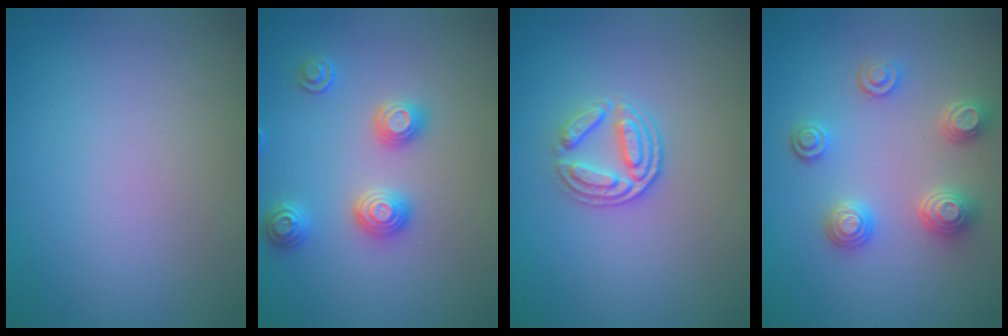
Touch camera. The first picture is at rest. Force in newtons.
{"total": 2.8, "press": 2.8, "slide": 0.2}
{"total": 3.1, "press": 2.6, "slide": 1.7}
{"total": 3.5, "press": 3.2, "slide": 1.5}